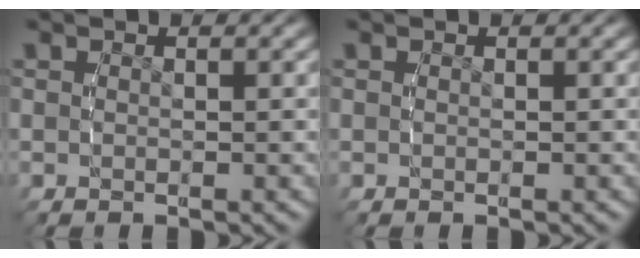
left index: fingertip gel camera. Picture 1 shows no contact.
{"total": 0.0}